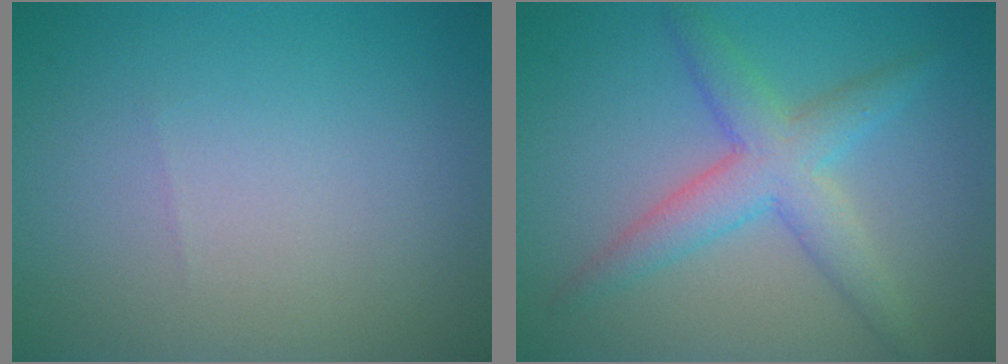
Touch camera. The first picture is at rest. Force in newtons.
{"total": 4.4, "press": 4.4, "slide": 0.2}